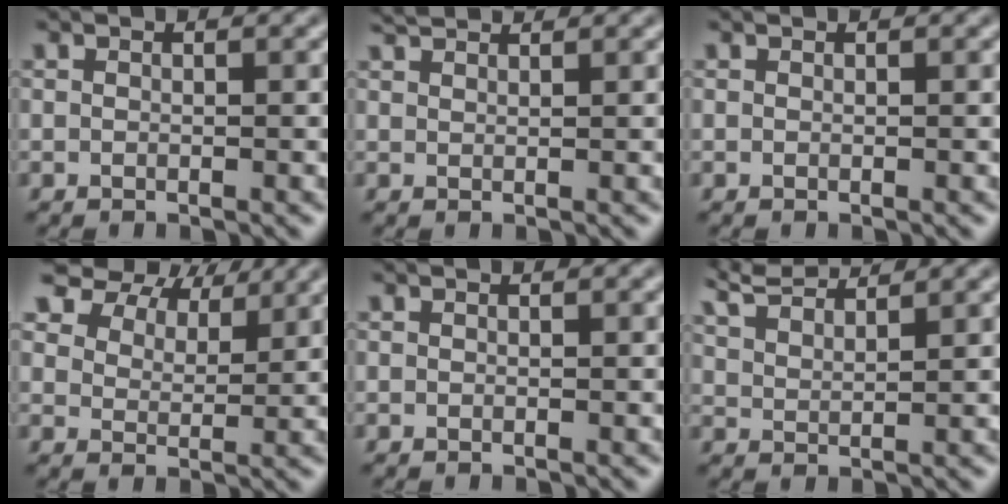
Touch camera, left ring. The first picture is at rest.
{"total": 1.8, "force": [1.8, 0.0, 0.4], "torque": [-0.007, 0.007, 0.031]}
{"total": 0.0}
{"total": 8.8, "force": [7.4, 3.7, 2.9], "torque": [-0.073, -0.009, 0.146]}
{"total": 0.0}
{"total": 4.1, "force": [3.9, 0.4, 1.2], "torque": [-0.026, 0.014, 0.072]}